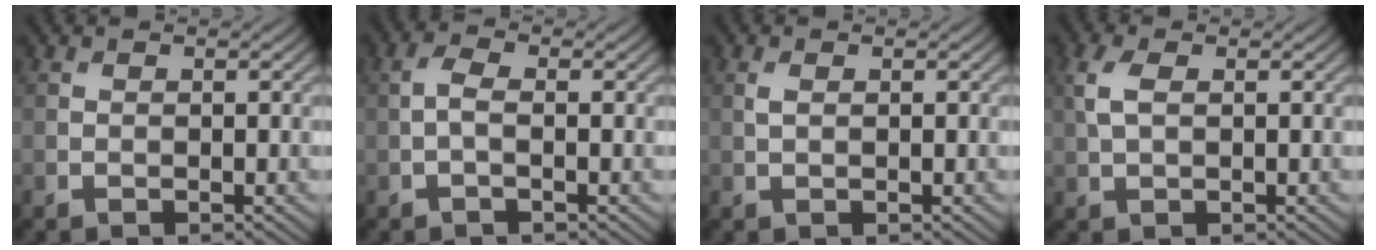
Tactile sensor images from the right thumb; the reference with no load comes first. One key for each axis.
{"total": 1.9, "fx": -0.3, "fy": 0.7, "fz": 1.7, "tx": -0.041, "ty": 0.005, "tz": -0.010}
{"total": 1.0, "fx": 0.3, "fy": 0.4, "fz": 0.8, "tx": -0.022, "ty": 0.002, "tz": 0.006}
{"total": 3.2, "fx": 0.8, "fy": 1.7, "fz": 2.6, "tx": -0.072, "ty": 0.005, "tz": 0.014}